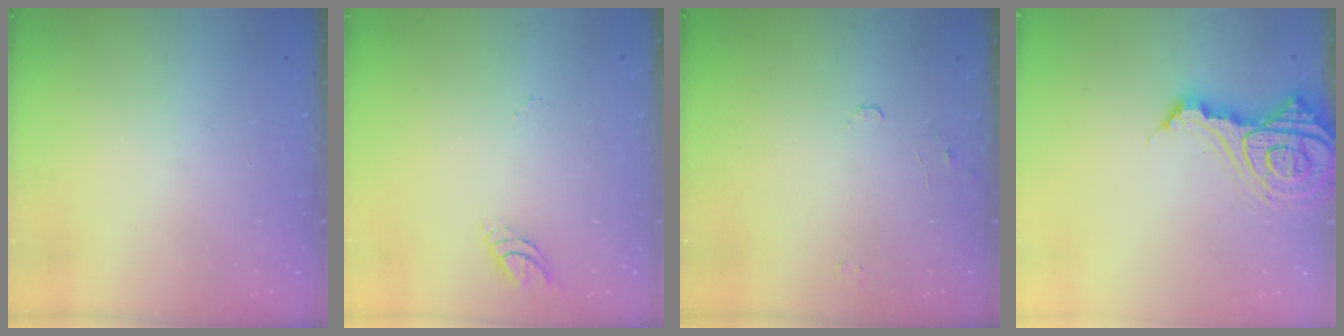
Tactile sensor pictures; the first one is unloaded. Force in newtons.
{"total": 4.0, "press": 4.0, "slide": 0.3}
{"total": 5.8, "press": 5.8, "slide": 0.5}
{"total": 13.7, "press": 13.6, "slide": 1.4}